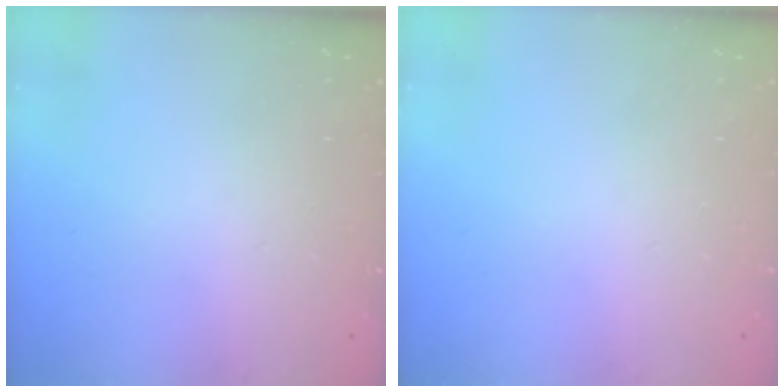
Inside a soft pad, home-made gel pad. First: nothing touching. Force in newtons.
{"total": 0.0}